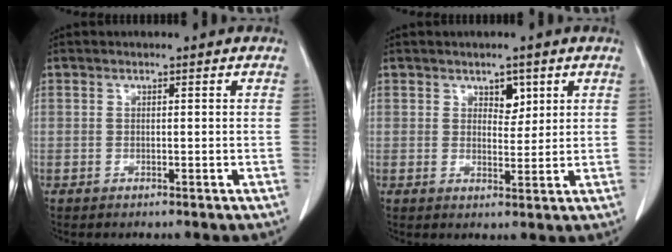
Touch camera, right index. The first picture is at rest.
{"total": 2.9, "force": [1.6, 1.7, 1.7], "torque": [-0.020, -0.001, 0.026]}